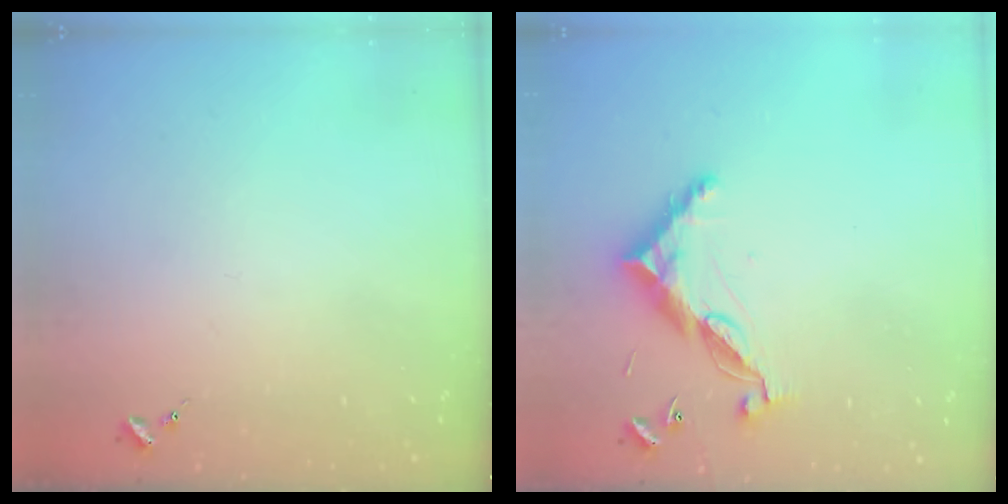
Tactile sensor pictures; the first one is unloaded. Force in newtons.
{"total": 10.4, "press": 10.4, "slide": 0.4}